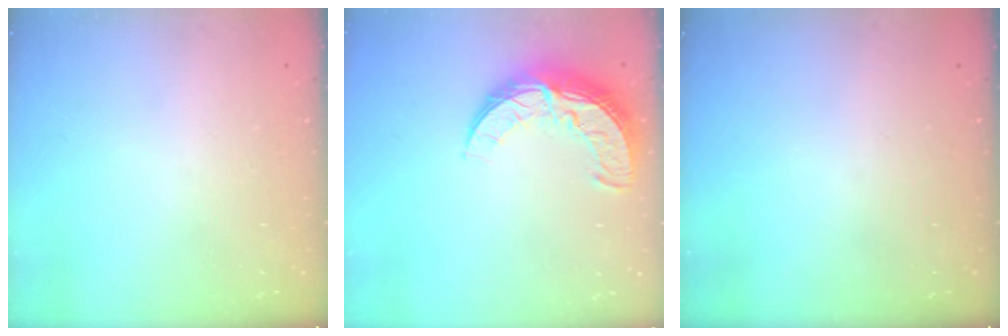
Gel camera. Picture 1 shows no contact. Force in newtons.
{"total": 11.4, "press": 11.3, "slide": 0.8}
{"total": 0.0}